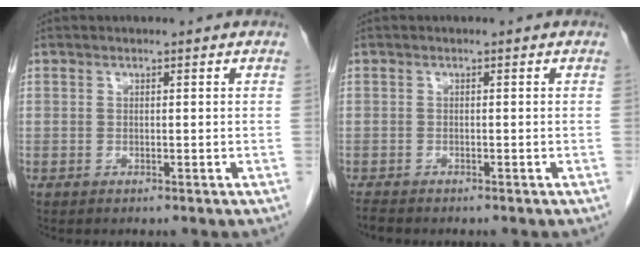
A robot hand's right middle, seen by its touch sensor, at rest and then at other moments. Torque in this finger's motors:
{"motor_torque": [0.22, 0.01, -0.04, 0.00]}